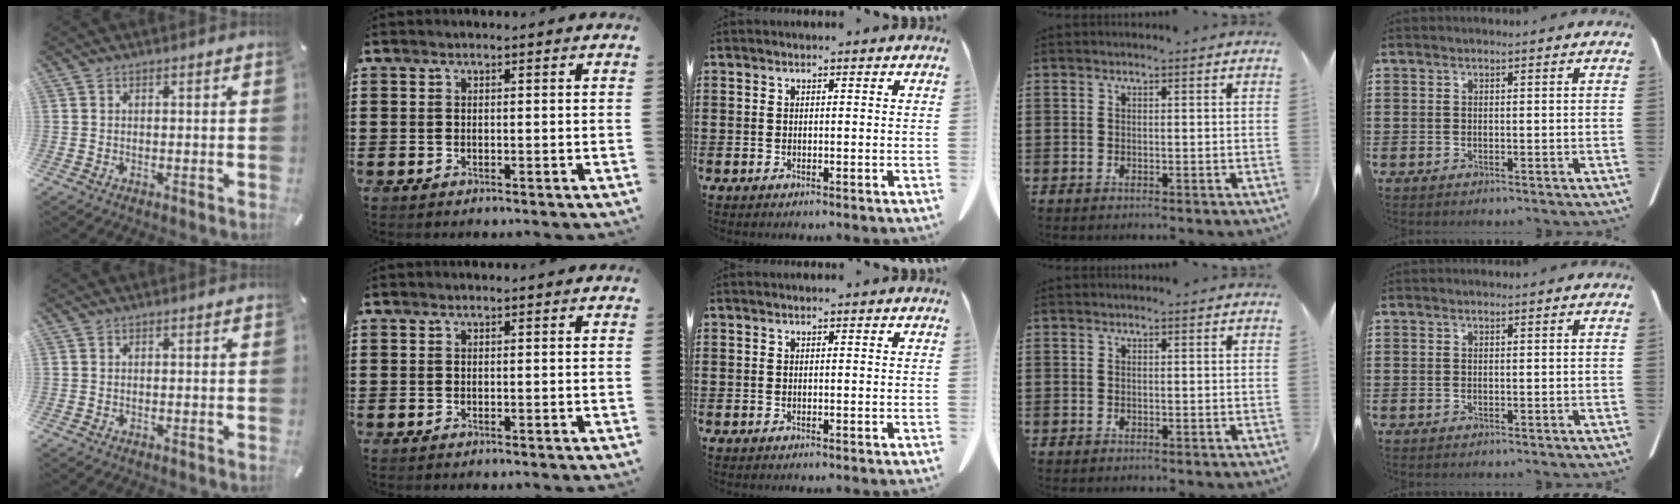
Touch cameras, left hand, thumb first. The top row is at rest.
{}